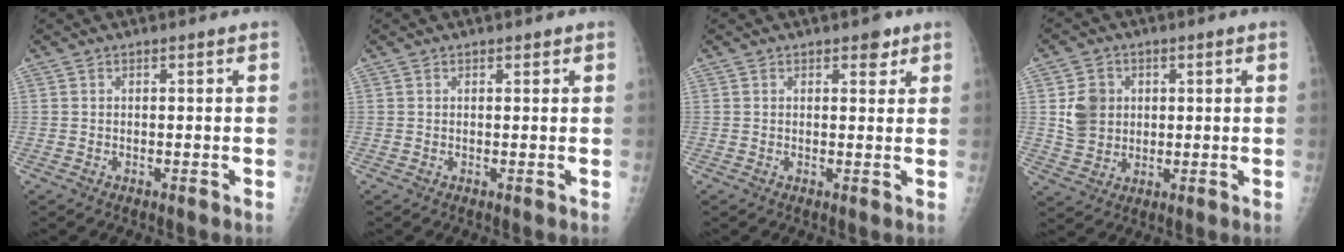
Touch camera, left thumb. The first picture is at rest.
{"total": 0.6, "force": [0.4, 0.3, 0.3], "torque": [0.000, -0.002, 0.005]}
{"total": 2.4, "force": [1.5, 1.3, 1.3], "torque": [-0.001, -0.006, 0.019]}
{"total": 7.0, "force": [1.3, 6.2, 2.9], "torque": [-0.027, -0.005, 0.028]}